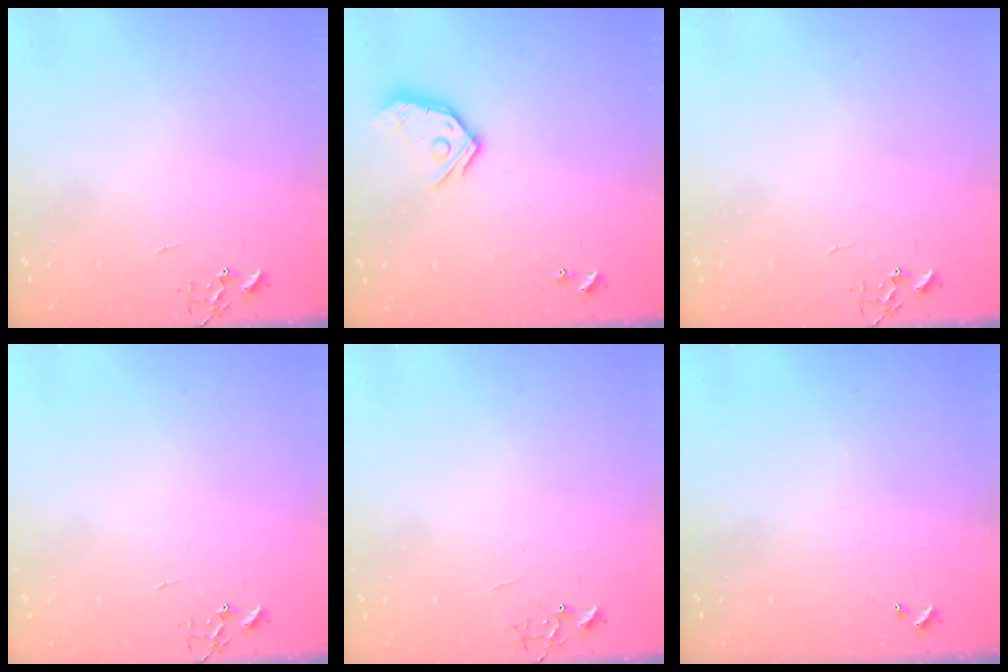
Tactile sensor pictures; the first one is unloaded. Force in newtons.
{"total": 12.2, "press": 12.1, "slide": 1.5}
{"total": 0.0}
{"total": 0.0}
{"total": 6.4, "press": 6.4, "slide": 0.6}
{"total": 0.0}